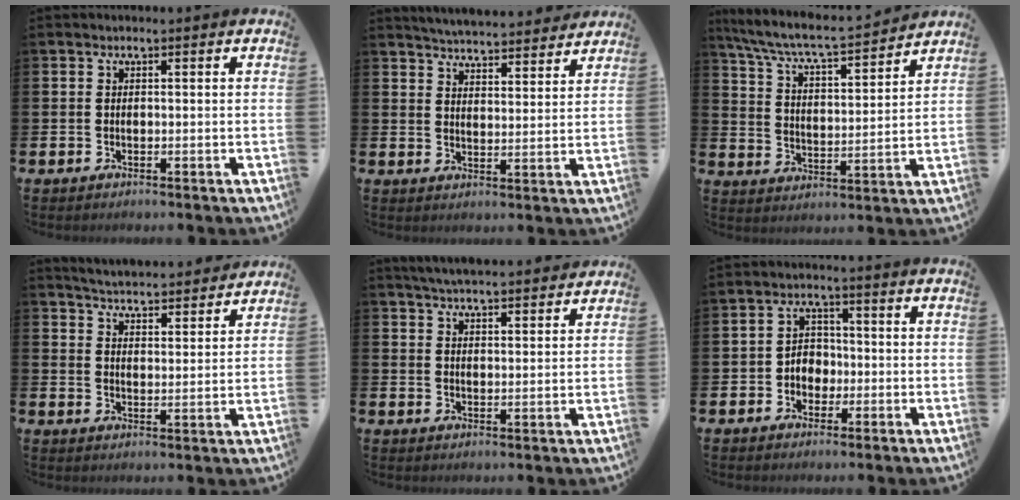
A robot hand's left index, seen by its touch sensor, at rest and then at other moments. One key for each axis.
{"total": 5.2, "fx": 5.1, "fy": 0.3, "fz": 0.2, "tx": -0.022, "ty": -0.036, "tz": 0.091}
{"total": 6.9, "fx": 6.5, "fy": 0.3, "fz": 2.3, "tx": -0.076, "ty": -0.055, "tz": 0.108}
{"total": 5.1, "fx": 5.1, "fy": 0.3, "fz": 0.2, "tx": -0.022, "ty": -0.039, "tz": 0.090}
{"total": 4.7, "fx": 4.7, "fy": 0.1, "fz": 0.6, "tx": -0.025, "ty": -0.025, "tz": 0.085}
{"total": 3.3, "fx": -1.0, "fy": 2.8, "fz": 1.4, "tx": -0.020, "ty": 0.002, "tz": -0.026}